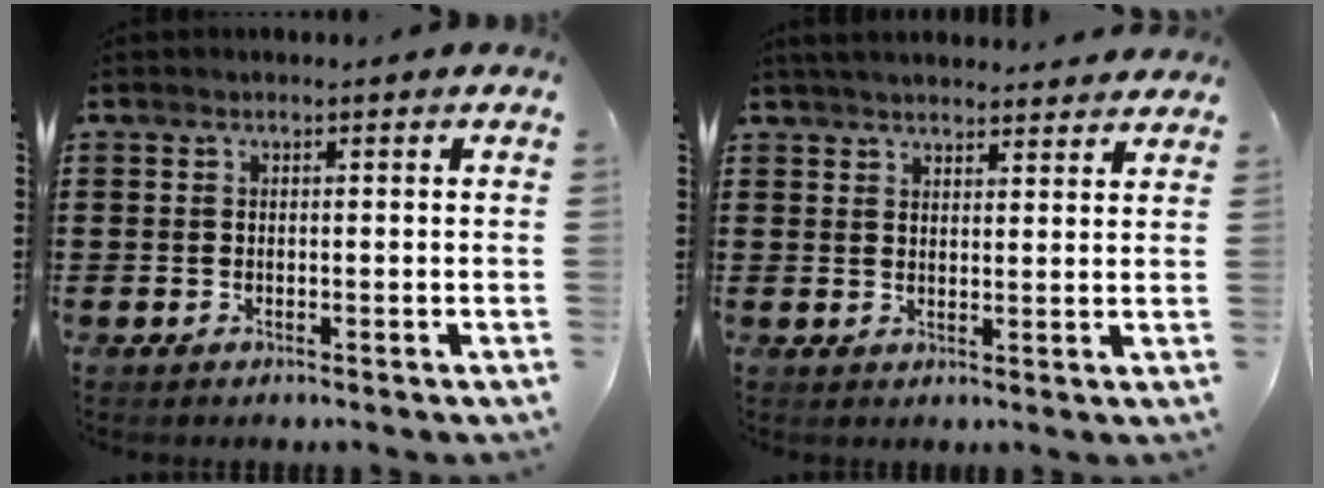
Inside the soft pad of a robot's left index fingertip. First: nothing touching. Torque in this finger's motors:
{"motor_torque": [2.14, 0.00, 0.73, 0.10]}